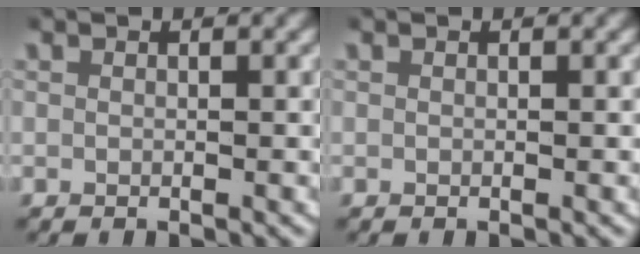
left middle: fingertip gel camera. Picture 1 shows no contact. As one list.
[{"total": 0.0}]